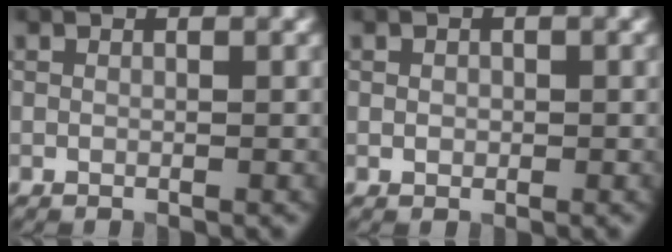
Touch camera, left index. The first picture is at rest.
{"total": 0.7, "force": [0.0, 0.6, 0.3], "torque": [-0.003, -0.001, 0.000]}